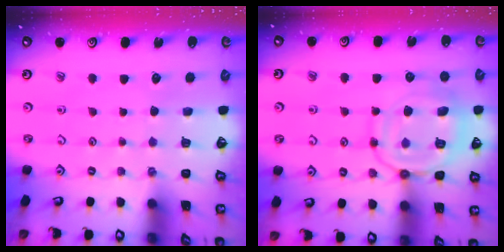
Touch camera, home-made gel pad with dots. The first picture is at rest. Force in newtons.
{"total": 13.7, "press": 13.7, "slide": 1.2}